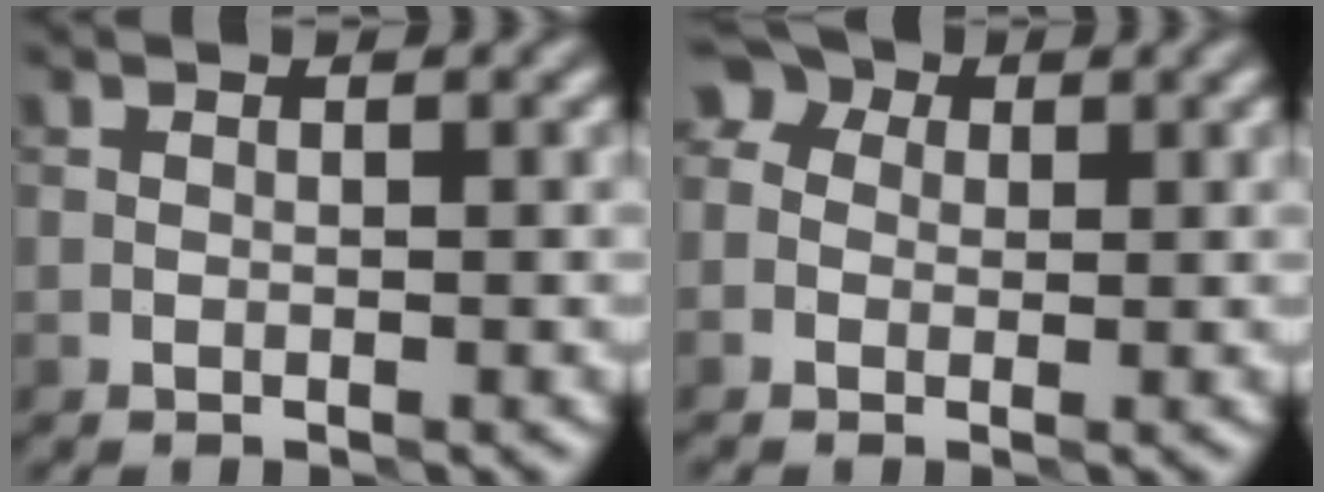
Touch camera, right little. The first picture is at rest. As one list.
[{"total": 3.5, "force": [1.0, 2.8, 1.8], "torque": [-0.028, 0.024, -0.008]}]